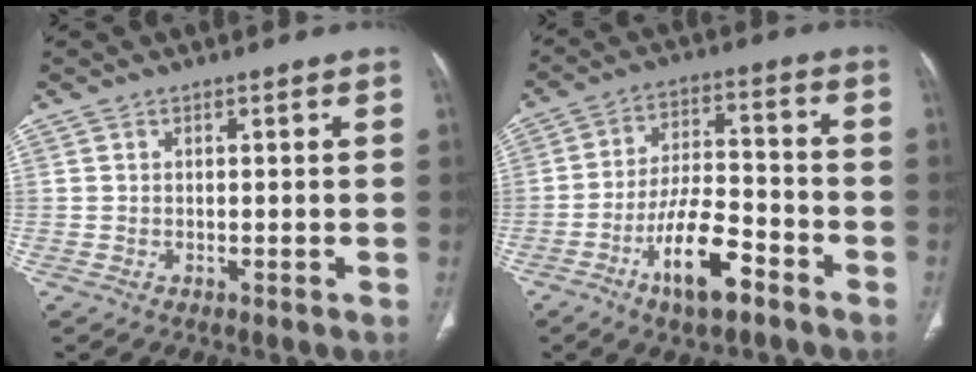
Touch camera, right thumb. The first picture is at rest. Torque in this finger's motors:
{"motor_torque": [2.44, 1.36, 1.46, -0.96, 0.18]}